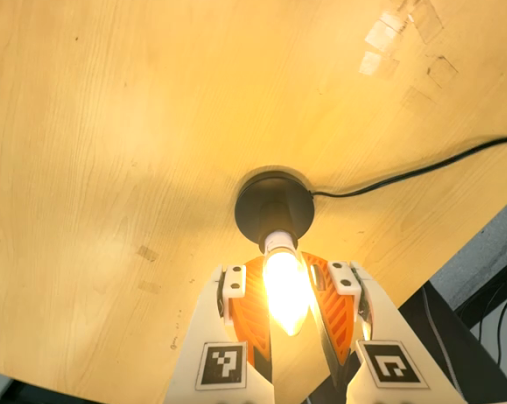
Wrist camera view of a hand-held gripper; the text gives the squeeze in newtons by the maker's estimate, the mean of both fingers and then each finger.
{"total": 14.2, "left": 13.0, "right": 15.3}